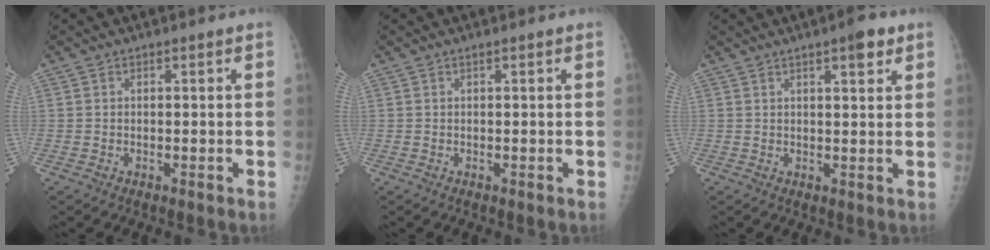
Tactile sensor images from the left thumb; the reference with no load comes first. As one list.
[{"total": 0.0}, {"total": 4.5, "force": [2.7, 1.2, 3.4], "torque": [-0.039, -0.011, 0.033]}]